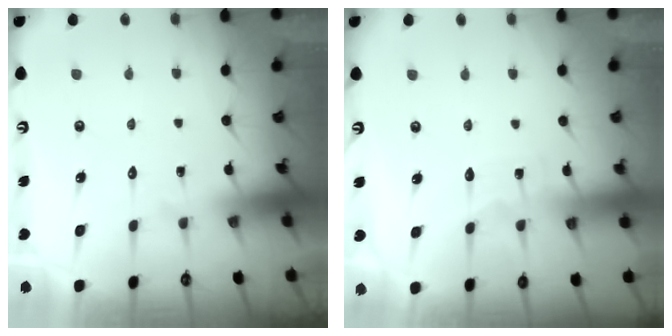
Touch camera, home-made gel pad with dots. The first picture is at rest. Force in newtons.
{"total": 3.2, "press": 3.2, "slide": 0.4}